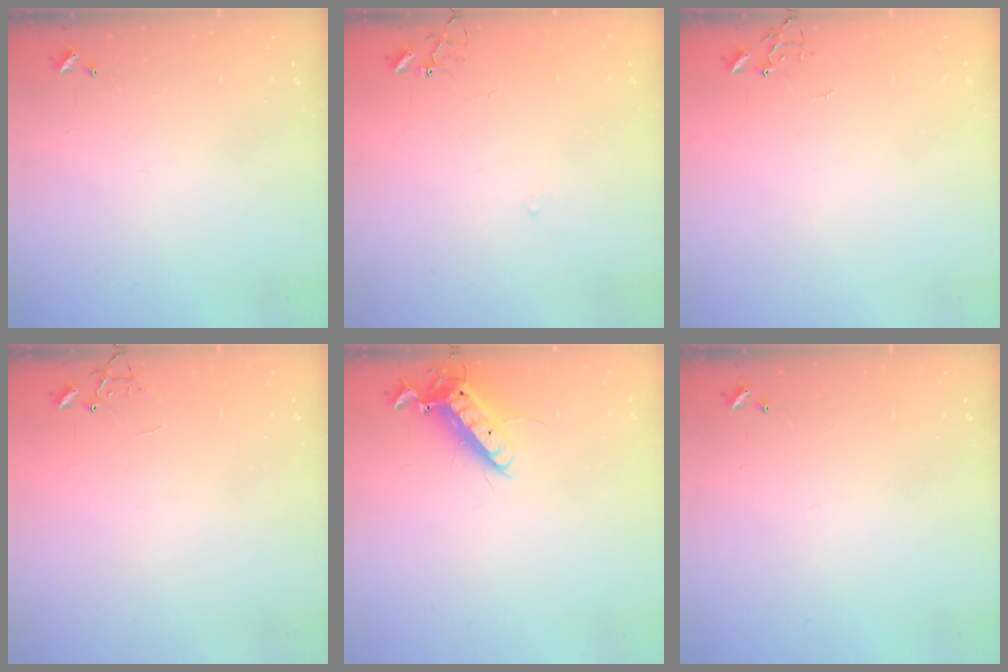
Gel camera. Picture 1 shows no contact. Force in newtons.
{"total": 6.8, "press": 6.8, "slide": 0.5}
{"total": 0.0}
{"total": 6.4, "press": 6.4, "slide": 0.6}
{"total": 12.2, "press": 12.0, "slide": 2.3}
{"total": 0.0}